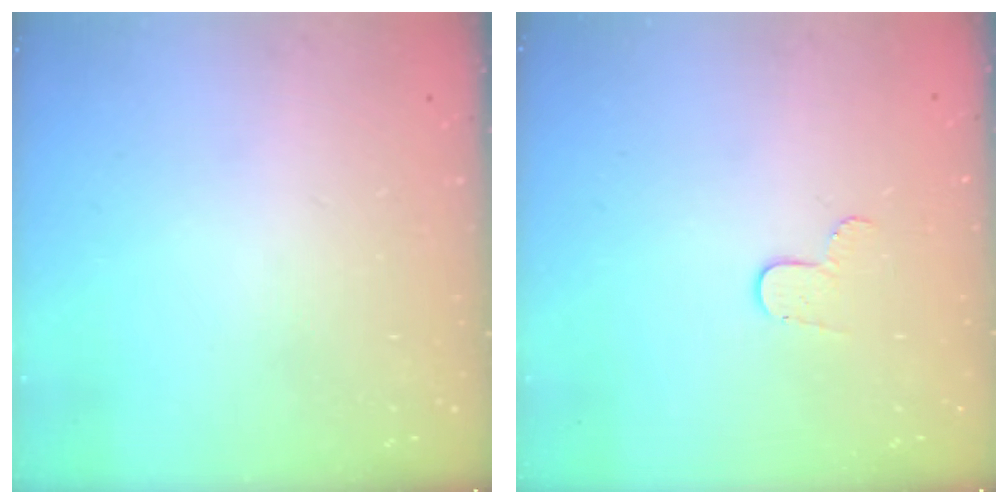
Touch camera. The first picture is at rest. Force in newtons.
{"total": 5.1, "press": 5.1, "slide": 0.5}